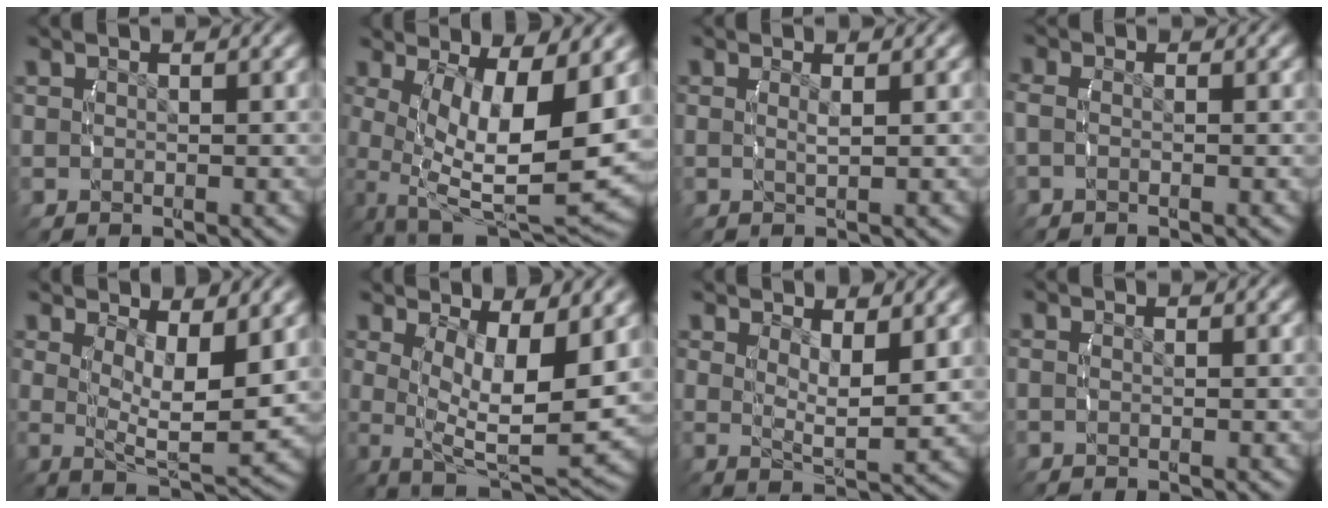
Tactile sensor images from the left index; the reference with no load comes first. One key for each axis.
{"total": 11.0, "fx": -0.9, "fy": 5.6, "fz": 9.4, "tx": -0.187, "ty": -0.049, "tz": 0.003}
{"total": 0.8, "fx": 0.3, "fy": -0.1, "fz": 0.7, "tx": -0.019, "ty": -0.004, "tz": 0.002}
{"total": 1.5, "fx": -0.4, "fy": 1.2, "fz": 0.8, "tx": -0.034, "ty": 0.000, "tz": -0.015}
{"total": 5.6, "fx": 1.0, "fy": 2.4, "fz": 4.9, "tx": -0.084, "ty": -0.021, "tz": 0.011}
{"total": 8.9, "fx": -0.4, "fy": 4.4, "fz": 7.7, "tx": -0.132, "ty": -0.035, "tz": 0.001}
{"total": 3.1, "fx": 1.4, "fy": 0.7, "fz": 2.6, "tx": -0.046, "ty": -0.014, "tz": 0.020}
{"total": 0.7, "fx": -0.3, "fy": 0.6, "fz": 0.1, "tx": -0.011, "ty": 0.000, "tz": -0.012}